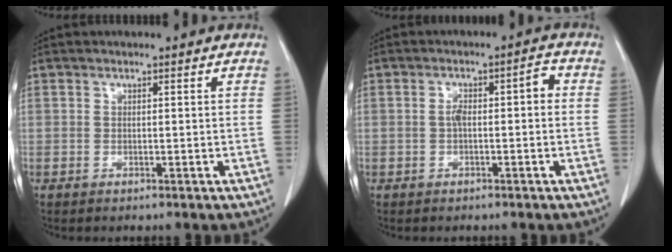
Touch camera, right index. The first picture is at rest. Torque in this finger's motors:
{"motor_torque": [0.38, -0.05, 0.07, 0.04]}